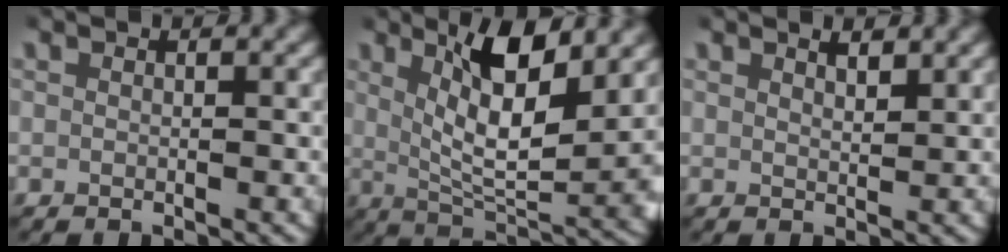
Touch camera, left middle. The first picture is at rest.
{"total": 9.8, "force": [2.7, 3.3, 8.8], "torque": [-0.136, -0.011, 0.050]}
{"total": 1.6, "force": [1.5, 0.1, 0.7], "torque": [-0.007, -0.008, 0.027]}